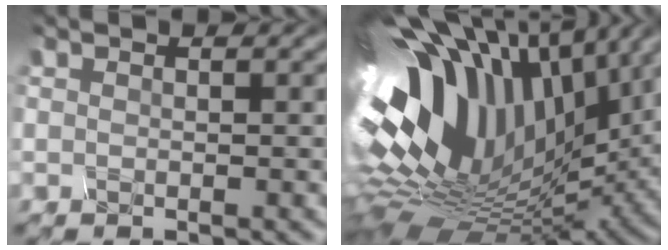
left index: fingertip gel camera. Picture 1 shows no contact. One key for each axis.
{"total": 15.4, "fx": 2.4, "fy": 8.6, "fz": 12.6, "tx": -0.268, "ty": 0.018, "tz": 0.048}